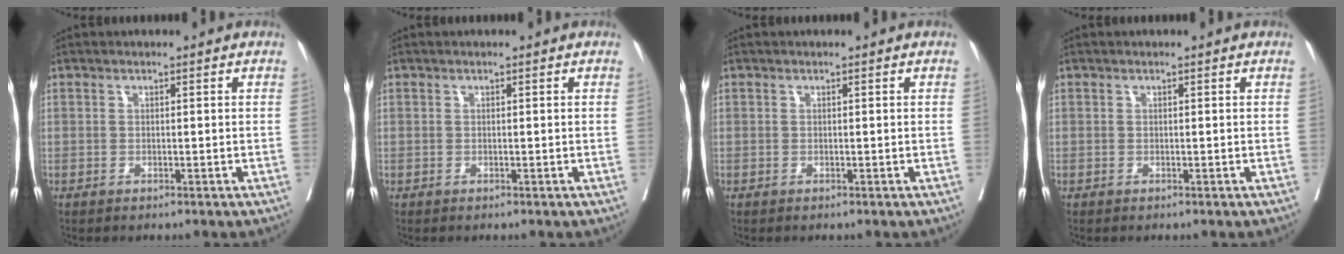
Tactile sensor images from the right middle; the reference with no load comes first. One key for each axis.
{"total": 0.0}
{"total": 0.0}
{"total": 0.0}